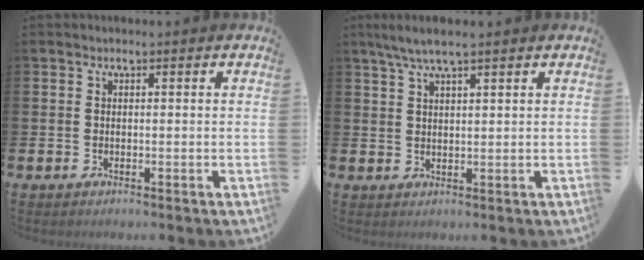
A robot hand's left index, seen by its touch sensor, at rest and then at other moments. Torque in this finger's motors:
{"motor_torque": [0.09, -0.24, 0.64, 0.20]}